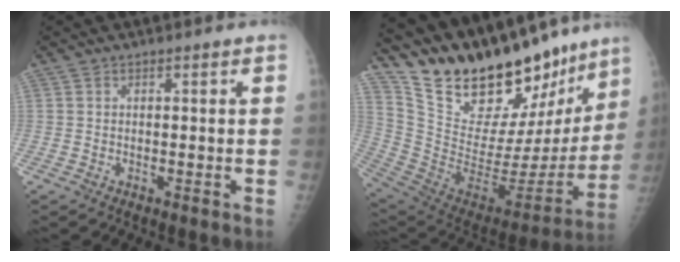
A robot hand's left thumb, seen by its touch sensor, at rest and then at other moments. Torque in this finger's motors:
{"motor_torque": [1.21, 1.08, 1.31, -1.46, 0.09]}